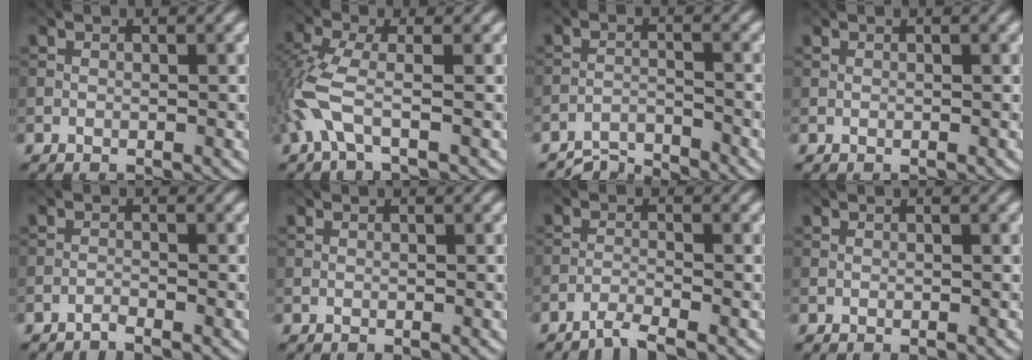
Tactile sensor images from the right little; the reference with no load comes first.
{"total": 4.2, "force": [-1.5, 1.3, 3.7], "torque": [-0.103, 0.000, -0.042]}
{"total": 4.3, "force": [-4.2, 0.5, 0.9], "torque": [-0.016, -0.004, -0.083]}
{"total": 0.0}
{"total": 0.9, "force": [-0.8, 0.0, 0.3], "torque": [-0.003, 0.005, -0.022]}
{"total": 0.0}
{"total": 2.0, "force": [-1.7, 0.1, 1.1], "torque": [-0.017, 0.000, -0.044]}
{"total": 0.0}